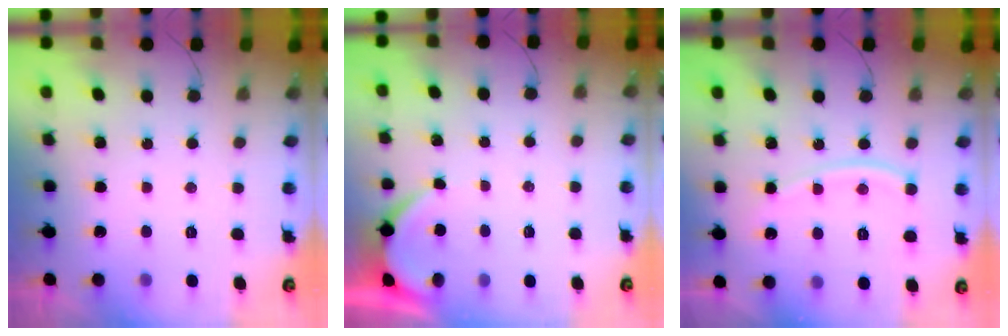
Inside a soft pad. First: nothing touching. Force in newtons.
{"total": 2.7, "press": 2.7, "slide": 0.3}
{"total": 9.8, "press": 9.7, "slide": 1.2}